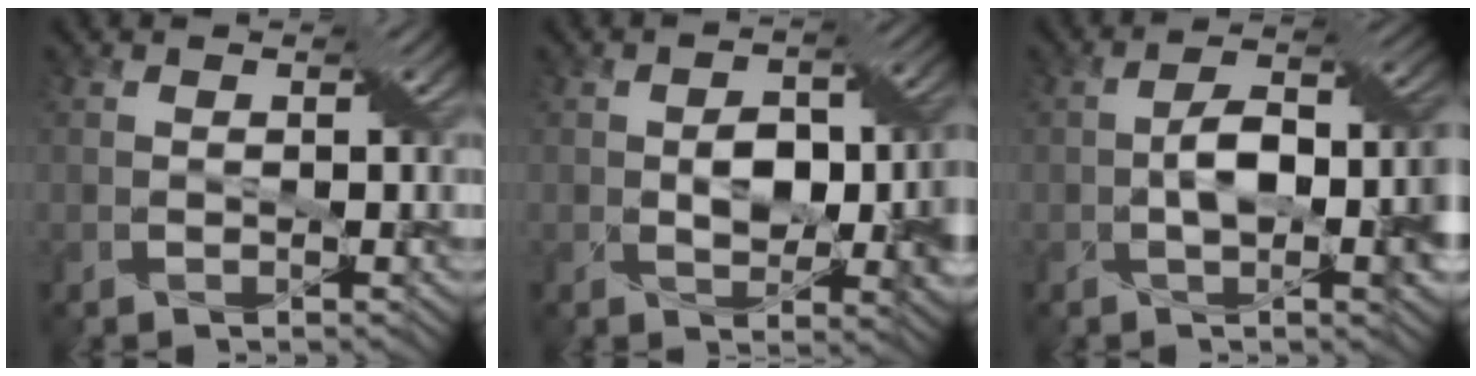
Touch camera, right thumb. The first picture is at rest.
{"total": 8.2, "force": [-0.4, 4.8, 6.7], "torque": [-0.104, -0.008, -0.002]}
{"total": 9.2, "force": [-1.0, 4.1, 8.2], "torque": [-0.138, 0.006, -0.019]}